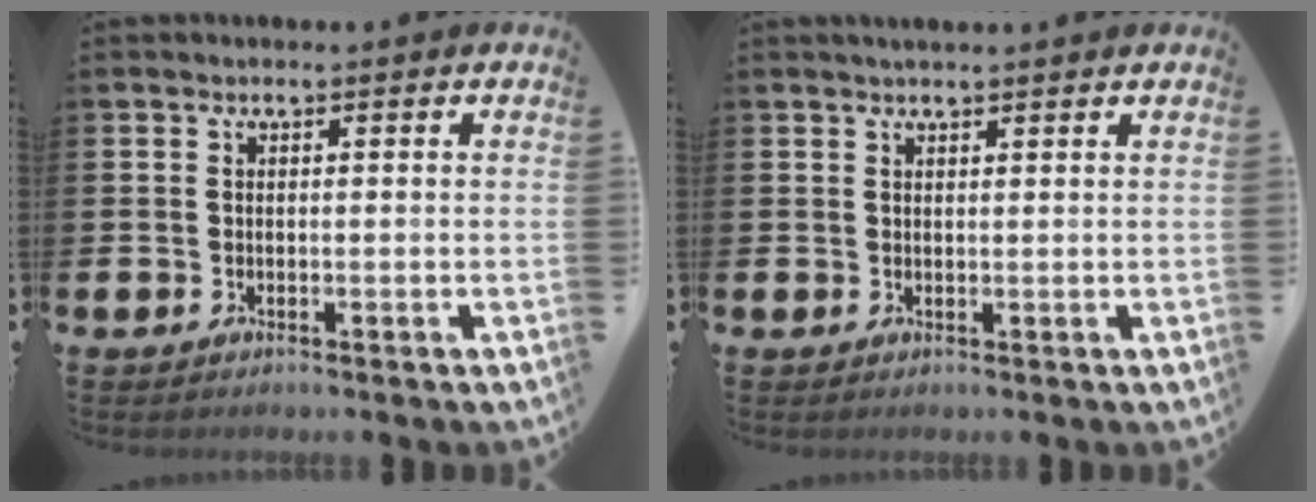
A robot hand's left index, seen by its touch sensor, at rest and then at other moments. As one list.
[{"total": 1.4, "force": [1.3, 0.0, 0.4], "torque": [0.007, -0.006, 0.021]}]